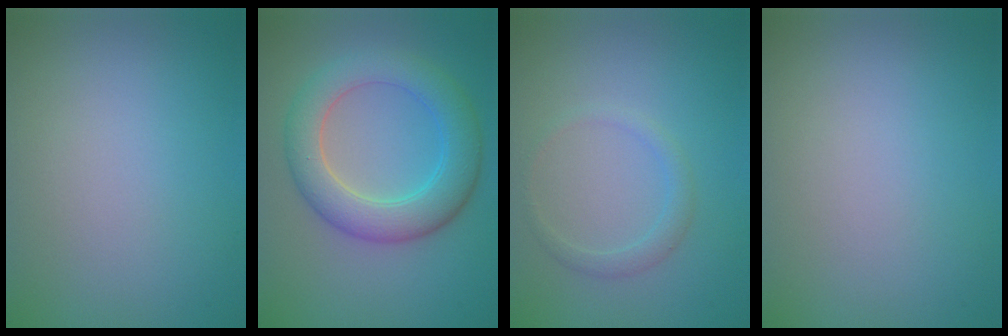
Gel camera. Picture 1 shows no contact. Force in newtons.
{"total": 6.1, "press": 6.1, "slide": 0.5}
{"total": 1.4, "press": 1.4, "slide": 0.1}
{"total": 0.0}